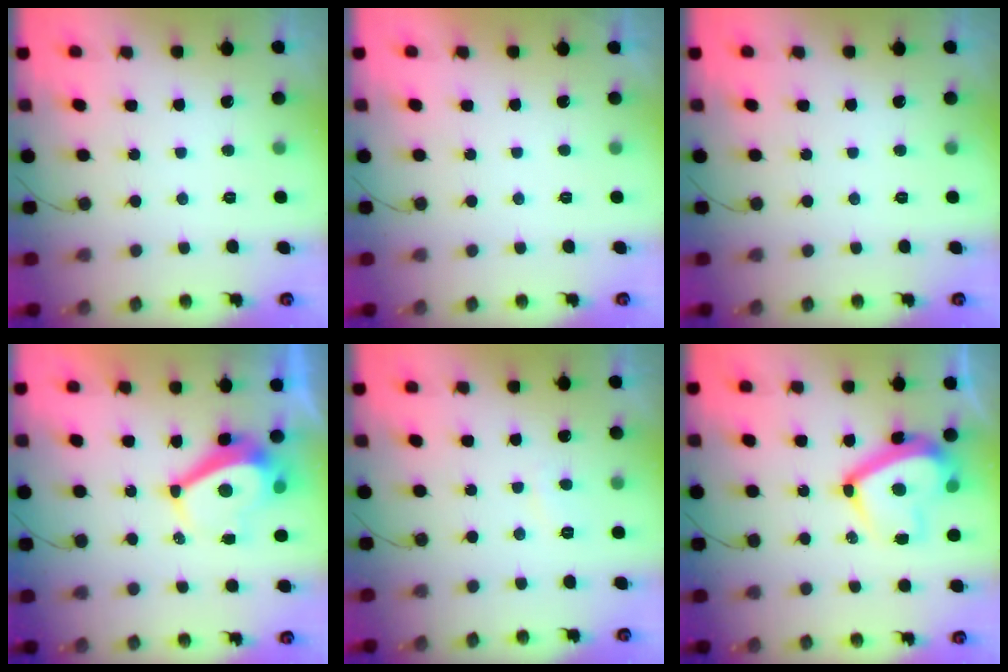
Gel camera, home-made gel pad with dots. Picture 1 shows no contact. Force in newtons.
{"total": 2.3, "press": 2.3, "slide": 0.3}
{"total": 0.0}
{"total": 5.9, "press": 5.9, "slide": 0.7}
{"total": 1.6, "press": 1.5, "slide": 0.6}
{"total": 14.6, "press": 14.4, "slide": 2.1}